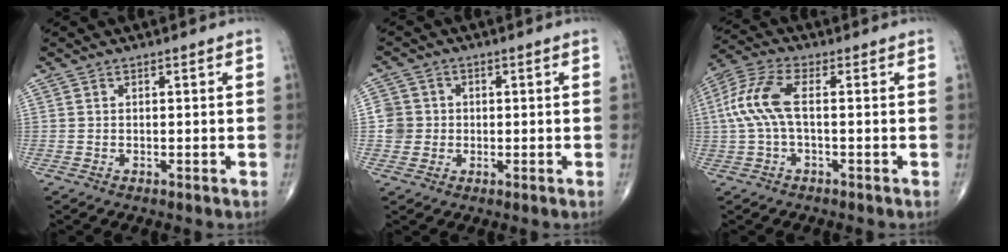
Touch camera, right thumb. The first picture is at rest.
{"total": 4.5, "force": [-0.1, 4.4, 0.8], "torque": [0.013, 0.007, -0.005]}
{"total": 8.9, "force": [0.1, 3.6, 8.2], "torque": [-0.207, 0.025, -0.001]}